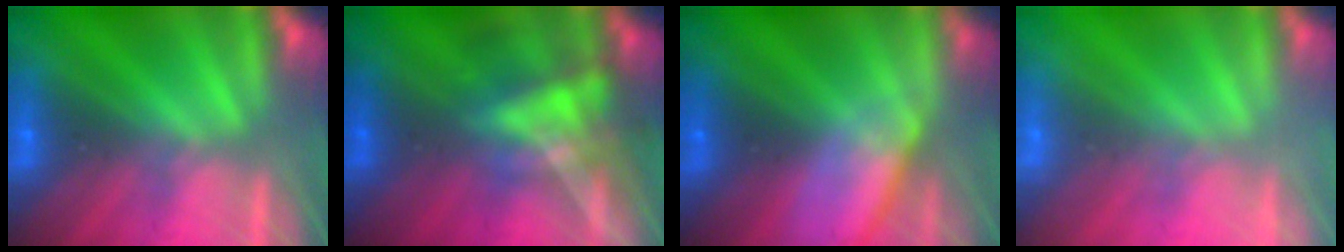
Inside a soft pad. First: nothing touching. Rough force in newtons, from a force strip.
{"total": 4.4}
{"total": 3.2}
{"total": 2.1}